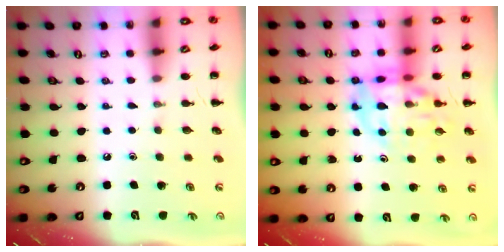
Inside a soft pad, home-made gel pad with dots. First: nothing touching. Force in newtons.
{"total": 14.2, "press": 13.8, "slide": 3.4}